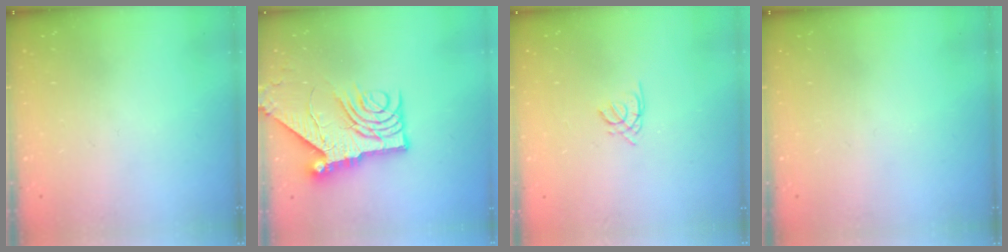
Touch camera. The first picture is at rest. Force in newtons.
{"total": 12.6, "press": 12.6, "slide": 1.5}
{"total": 1.4, "press": 1.3, "slide": 0.3}
{"total": 0.0}